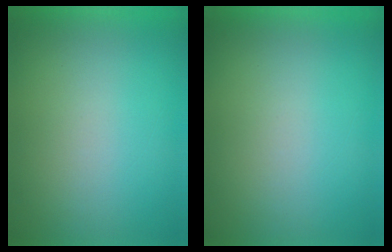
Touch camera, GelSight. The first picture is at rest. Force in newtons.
{"total": 0.0}